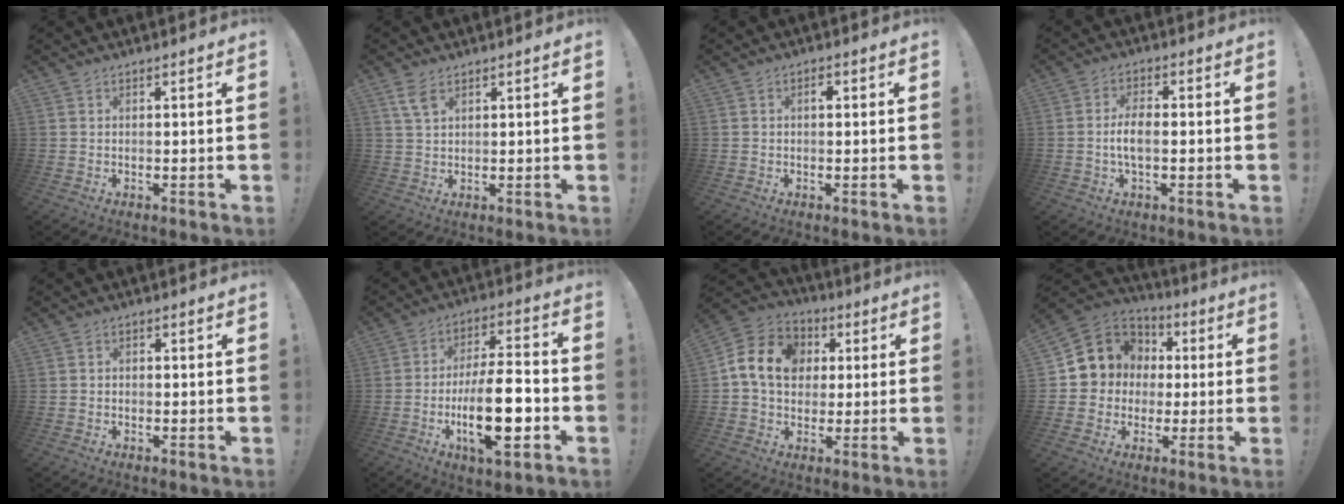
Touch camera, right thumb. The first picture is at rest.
{"total": 4.6, "force": [2.7, 1.9, 3.2], "torque": [-0.051, -0.013, 0.049]}
{"total": 1.6, "force": [0.0, 0.9, 1.3], "torque": [-0.021, 0.004, -0.005]}
{"total": 5.9, "force": [-1.1, 2.5, 5.3], "torque": [-0.104, 0.004, -0.020]}
{"total": 1.5, "force": [-1.1, 0.9, 0.5], "torque": [-0.014, 0.009, -0.019]}
{"total": 18.1, "force": [-5.4, 6.0, 16.2], "torque": [-0.279, 0.012, -0.090]}
{"total": 14.0, "force": [2.5, 11.4, 7.8], "torque": [-0.133, 0.014, 0.055]}
{"total": 9.5, "force": [0.8, 9.2, 2.4], "torque": [-0.039, 0.002, 0.030]}